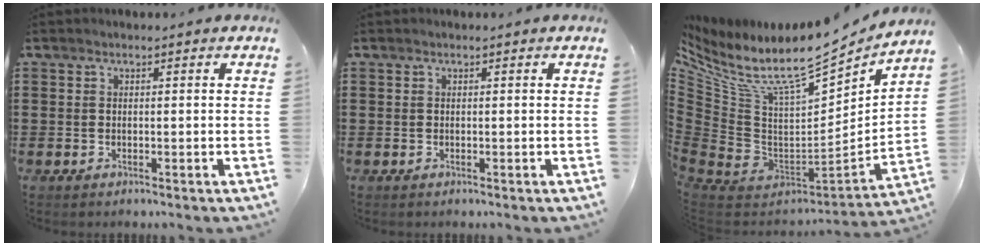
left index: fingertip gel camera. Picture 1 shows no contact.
{"total": 0.0}
{"total": 12.0, "force": [8.6, 4.1, 7.3], "torque": [-0.150, -0.069, 0.145]}